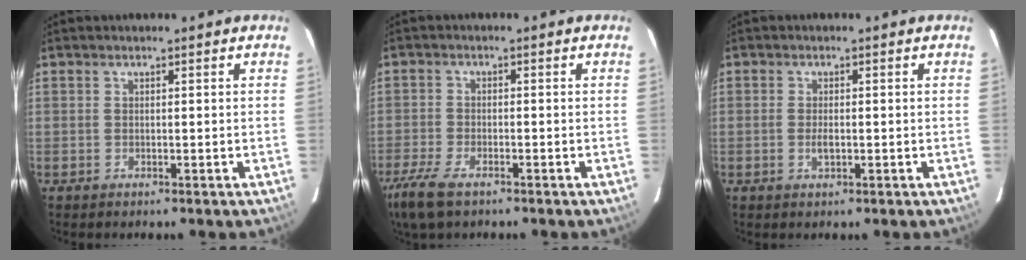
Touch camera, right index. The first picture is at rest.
{"total": 7.9, "force": [-5.5, 2.7, 4.9], "torque": [-0.133, -0.023, -0.108]}
{"total": 2.0, "force": [-0.5, 0.9, 1.7], "torque": [-0.034, -0.002, -0.009]}